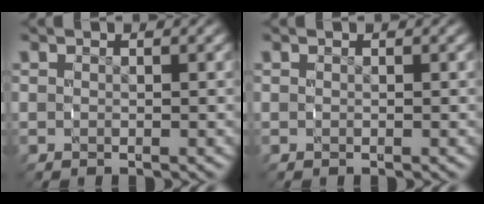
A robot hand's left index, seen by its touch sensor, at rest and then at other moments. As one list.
[{"total": 0.0}]